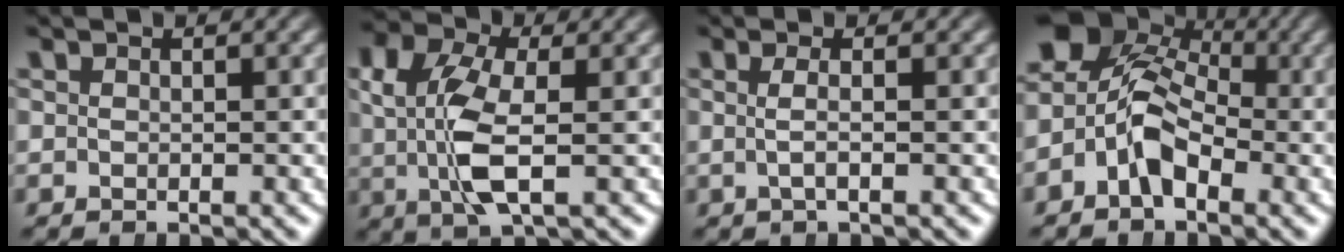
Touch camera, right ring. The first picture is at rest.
{"total": 6.1, "force": [0.6, 3.2, 5.1], "torque": [-0.118, -0.021, 0.019]}
{"total": 1.7, "force": [-0.3, -0.5, 1.6], "torque": [-0.031, -0.008, -0.002]}
{"total": 9.1, "force": [0.3, 7.5, 5.2], "torque": [-0.092, -0.019, -0.001]}